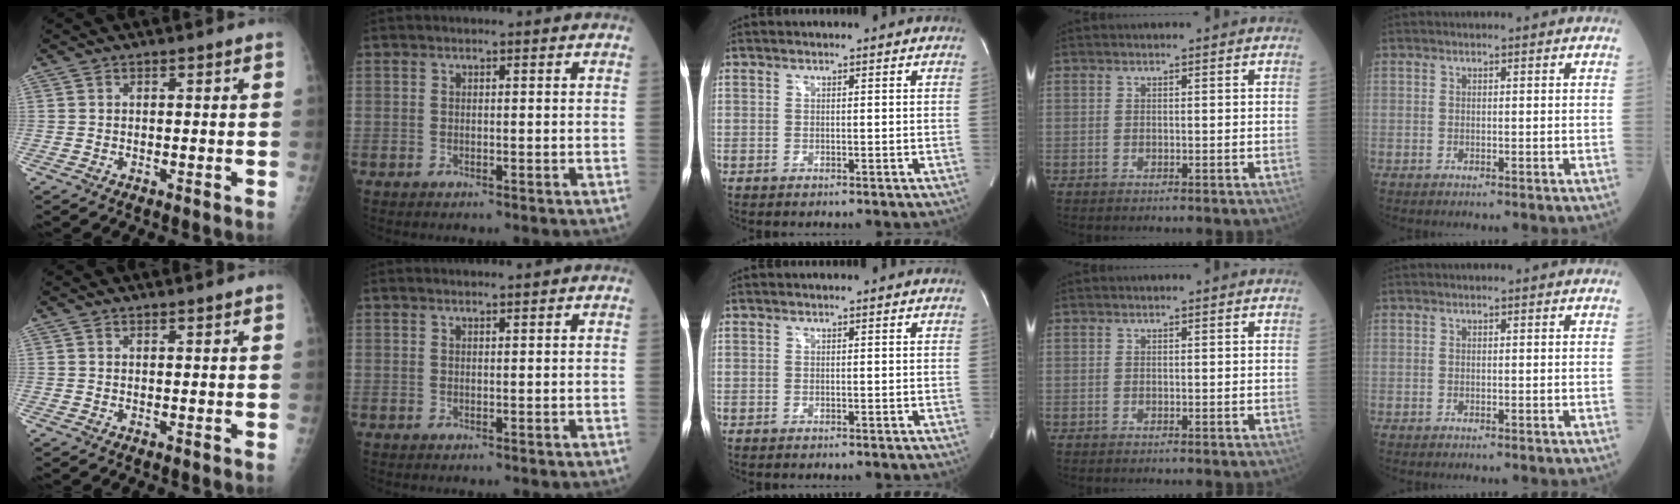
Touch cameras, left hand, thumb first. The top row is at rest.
{"thumb": {"total": 0.7, "force": [0.6, 0.1, 0.3], "torque": [-0.005, -0.003, 0.011]}, "index": {"total": 1.7, "force": [1.6, 0.0, 0.6], "torque": [-0.007, 0.012, 0.025]}}